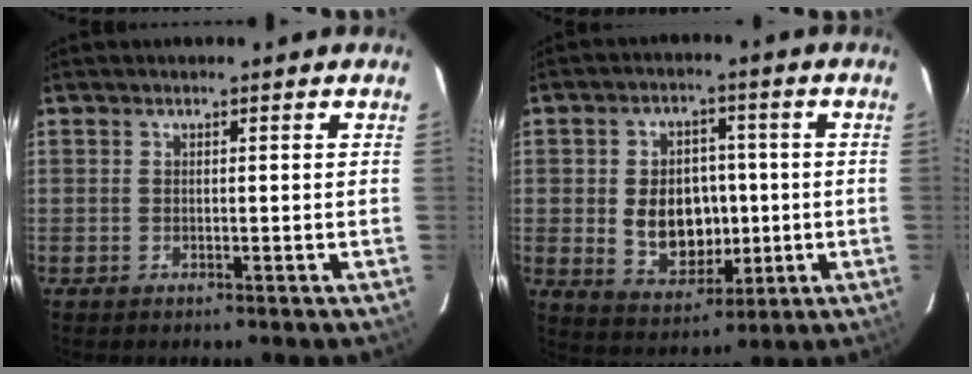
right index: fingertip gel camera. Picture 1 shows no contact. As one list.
[{"total": 10.8, "force": [-0.7, 8.2, 7.0], "torque": [-0.144, 0.005, 0.010]}]